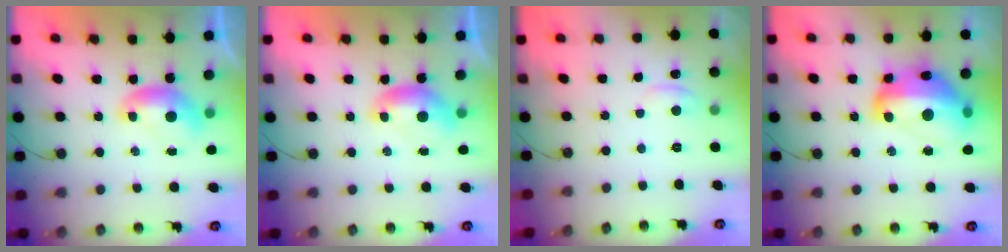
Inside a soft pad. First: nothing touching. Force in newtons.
{"total": 0.0}
{"total": 1.5, "press": 1.5, "slide": 0.4}
{"total": 13.7, "press": 13.5, "slide": 2.3}